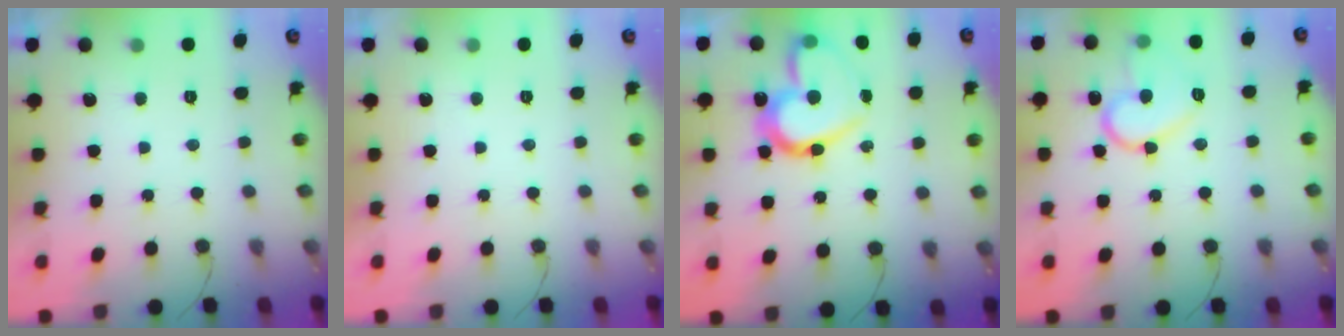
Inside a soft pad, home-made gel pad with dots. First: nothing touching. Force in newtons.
{"total": 1.8, "press": 1.8, "slide": 0.1}
{"total": 18.4, "press": 18.2, "slide": 2.0}
{"total": 13.0, "press": 13.0, "slide": 1.1}